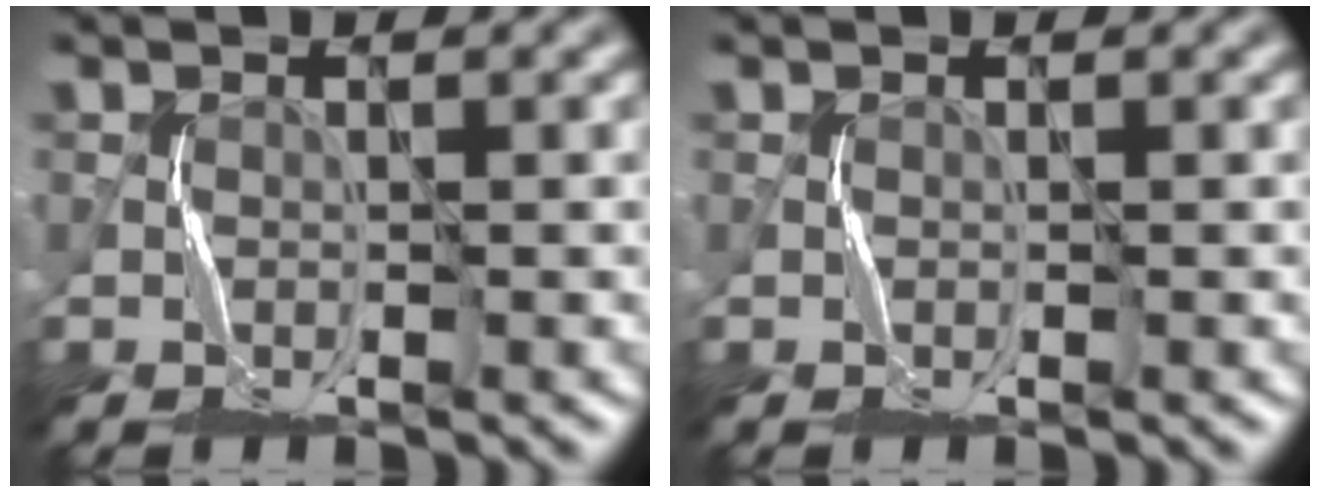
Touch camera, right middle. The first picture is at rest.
{"total": 0.0}